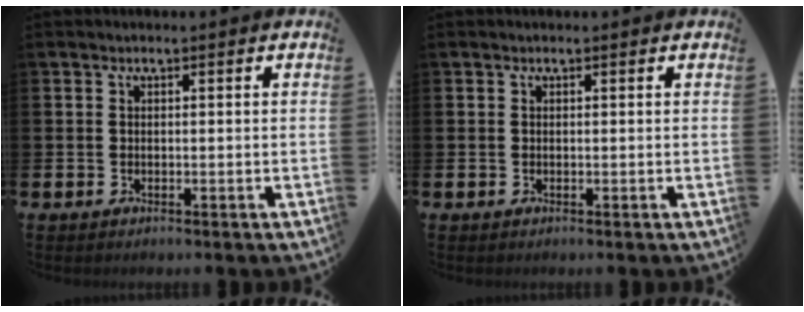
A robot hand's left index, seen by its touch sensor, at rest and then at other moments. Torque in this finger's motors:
{"motor_torque": [0.67, -1.47, 0.19, 0.01]}